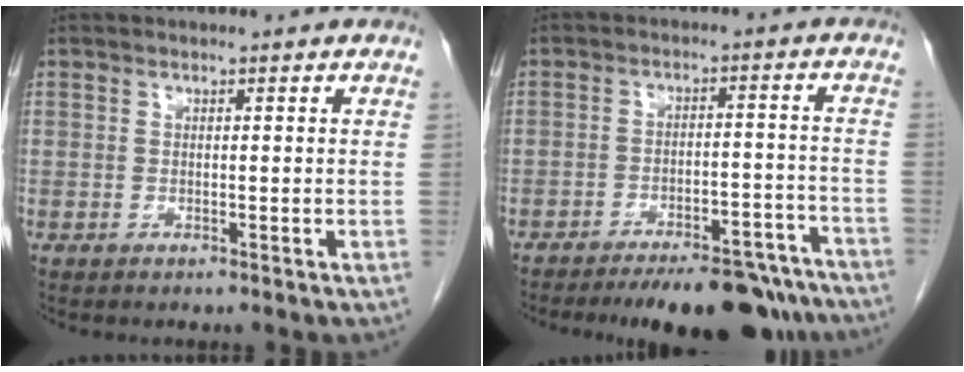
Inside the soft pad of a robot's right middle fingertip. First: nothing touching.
{"total": 16.3, "force": [-14.0, 4.7, 6.9], "torque": [-0.055, 0.011, -0.185]}